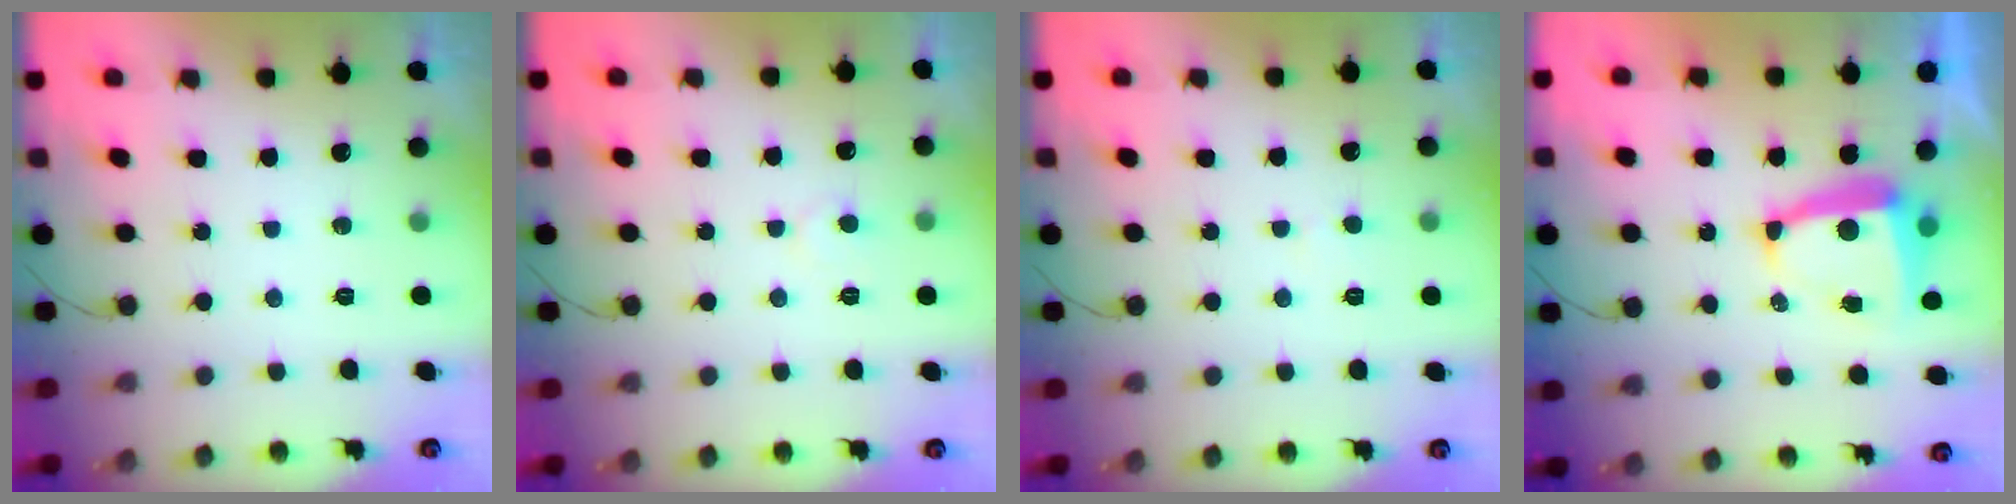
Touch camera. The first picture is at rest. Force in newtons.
{"total": 4.3, "press": 4.3, "slide": 0.5}
{"total": 2.4, "press": 2.4, "slide": 0.2}
{"total": 6.8, "press": 6.8, "slide": 0.6}